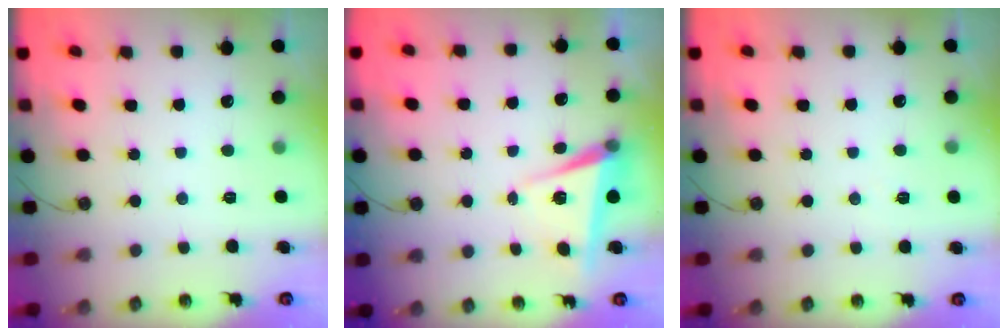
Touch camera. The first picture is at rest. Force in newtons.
{"total": 6.8, "press": 5.8, "slide": 3.7}
{"total": 4.1, "press": 1.9, "slide": 3.6}